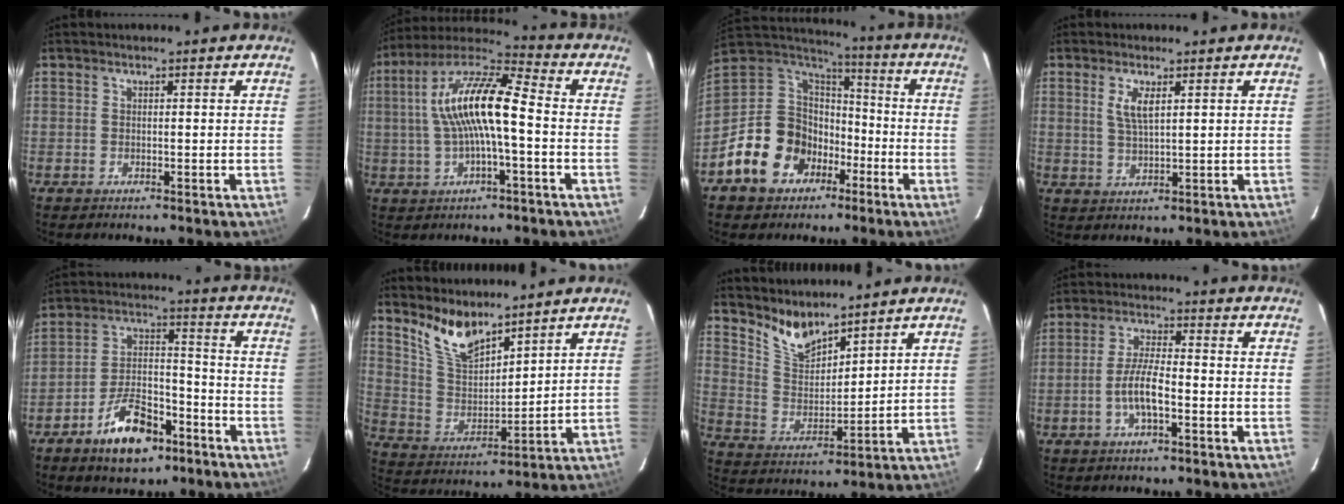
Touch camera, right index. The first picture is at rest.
{"total": 15.1, "force": [0.2, 4.0, 14.6], "torque": [-0.275, 0.022, -0.004]}
{"total": 17.9, "force": [-8.3, 14.0, 7.5], "torque": [-0.195, 0.027, -0.125]}
{"total": 4.1, "force": [1.6, 1.1, 3.6], "torque": [-0.070, -0.002, 0.032]}
{"total": 12.4, "force": [-7.8, 6.0, 7.6], "torque": [-0.150, 0.017, -0.124]}
{"total": 10.1, "force": [8.1, 3.3, 5.1], "torque": [-0.103, -0.003, 0.166]}
{"total": 8.3, "force": [7.2, 2.4, 3.4], "torque": [-0.064, -0.007, 0.146]}
{"total": 6.2, "force": [-2.3, 1.5, 5.5], "torque": [-0.111, 0.003, -0.044]}